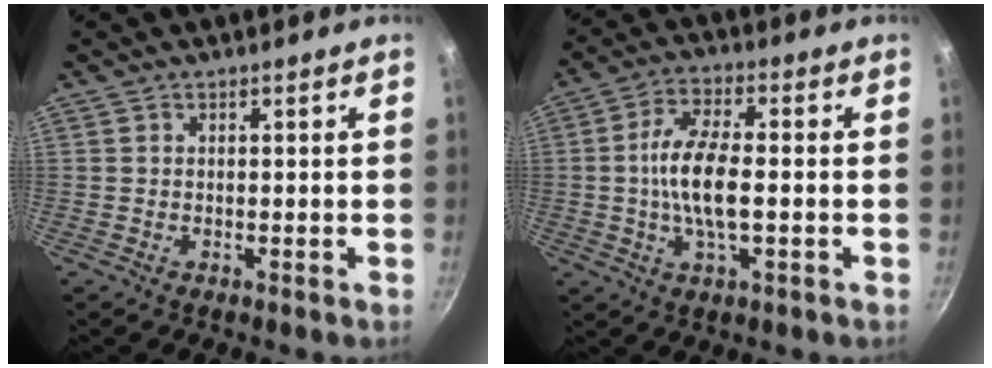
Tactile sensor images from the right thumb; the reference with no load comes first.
{"total": 10.6, "force": [-0.7, 4.1, 9.7], "torque": [-0.185, 0.015, -0.022]}